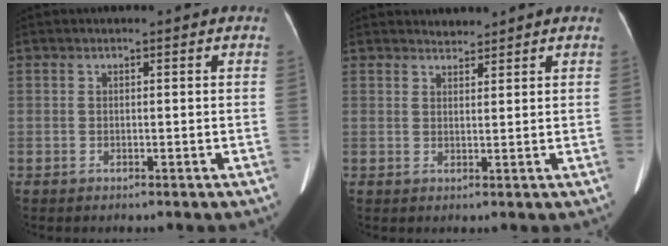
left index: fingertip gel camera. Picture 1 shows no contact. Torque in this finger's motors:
{"motor_torque": [0.05, -0.05, -0.07, 0.01]}